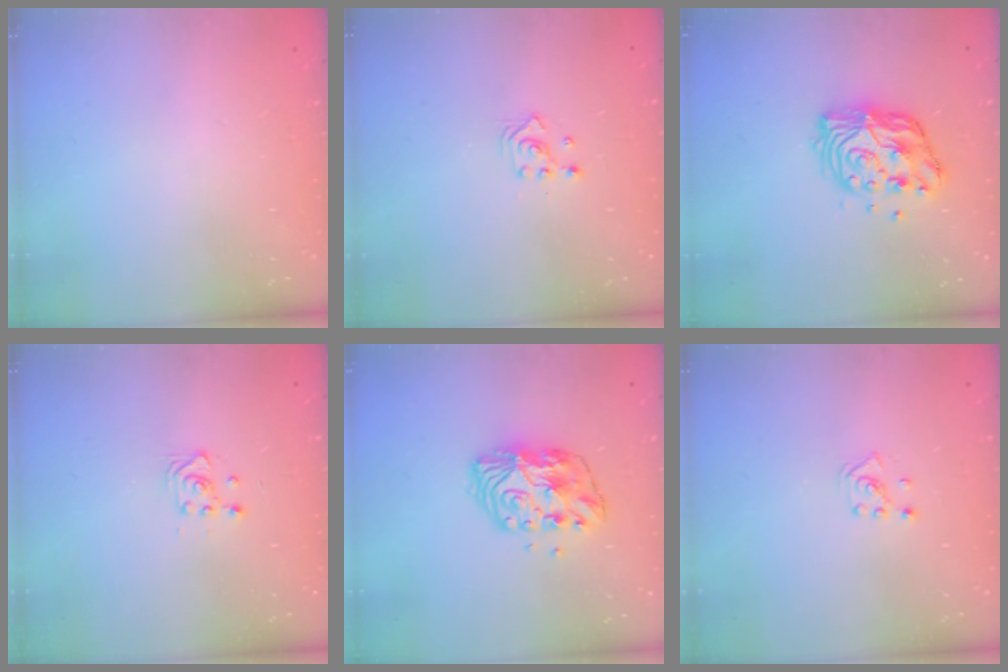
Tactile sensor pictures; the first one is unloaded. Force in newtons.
{"total": 2.4, "press": 2.4, "slide": 0.3}
{"total": 12.0, "press": 11.9, "slide": 1.2}
{"total": 3.5, "press": 3.3, "slide": 1.0}
{"total": 10.7, "press": 10.6, "slide": 0.7}
{"total": 2.7, "press": 2.7, "slide": 0.5}